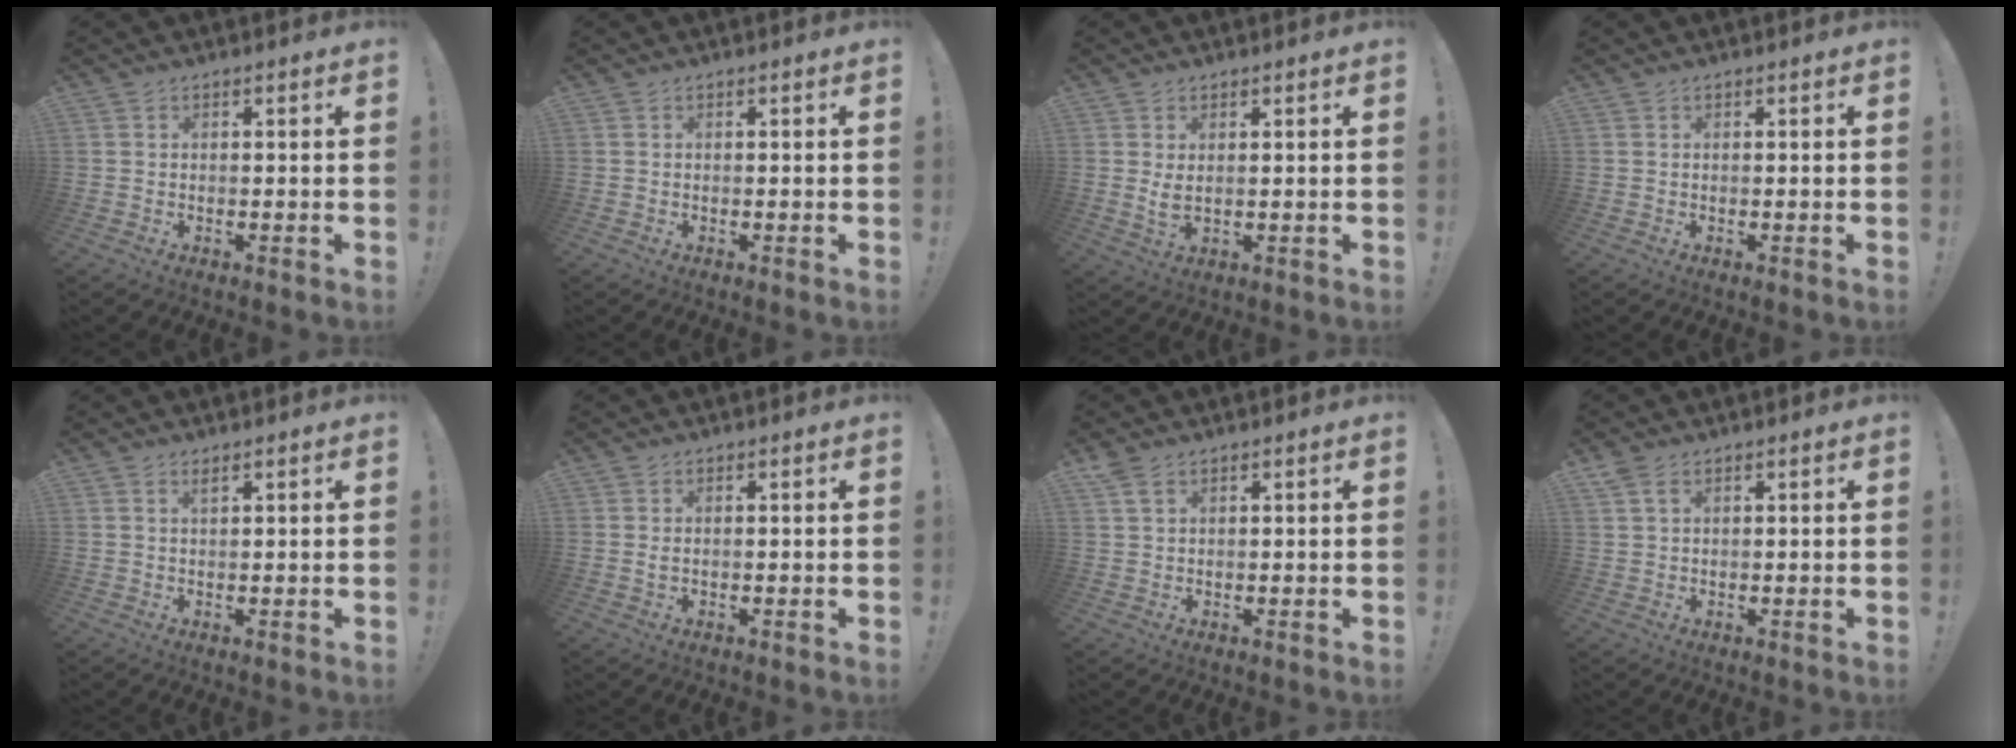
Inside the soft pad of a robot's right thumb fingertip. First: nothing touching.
{"total": 0.0}
{"total": 3.5, "force": [1.0, 1.6, 3.0], "torque": [-0.047, -0.009, 0.015]}
{"total": 0.0}
{"total": 1.5, "force": [1.1, 0.2, 0.9], "torque": [-0.005, -0.006, 0.018]}
{"total": 1.0, "force": [0.2, 0.5, 0.9], "torque": [-0.010, -0.001, 0.002]}
{"total": 3.2, "force": [2.0, 1.6, 1.9], "torque": [-0.034, -0.006, 0.039]}
{"total": 2.5, "force": [1.5, 1.4, 1.4], "torque": [-0.025, -0.001, 0.027]}